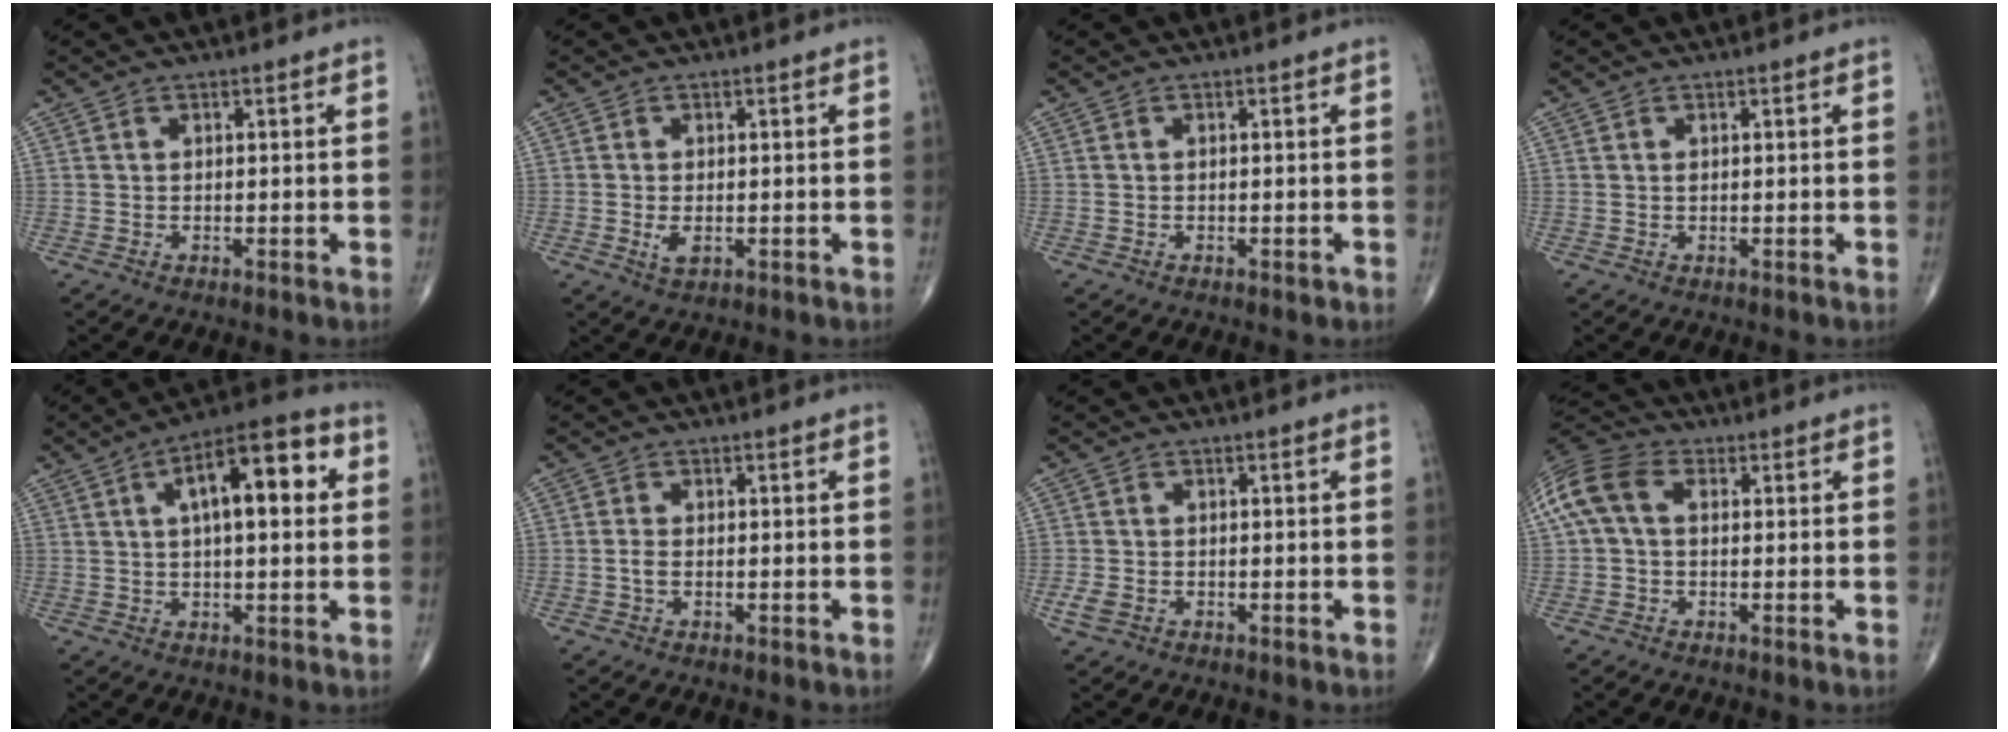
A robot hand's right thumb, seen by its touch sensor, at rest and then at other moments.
{"total": 2.5, "force": [-0.4, 1.3, 2.1], "torque": [-0.043, -0.006, -0.007]}
{"total": 0.6, "force": [-0.3, 0.2, 0.4], "torque": [-0.005, -0.001, -0.005]}
{"total": 0.0}
{"total": 14.4, "force": [3.7, 5.6, 12.7], "torque": [-0.172, 0.023, 0.046]}
{"total": 1.5, "force": [-0.3, 0.8, 1.2], "torque": [-0.027, 0.001, -0.008]}
{"total": 2.4, "force": [-1.0, 1.6, 1.5], "torque": [-0.037, -0.001, -0.017]}
{"total": 10.1, "force": [1.5, 6.7, 7.5], "torque": [-0.166, 0.033, 0.020]}